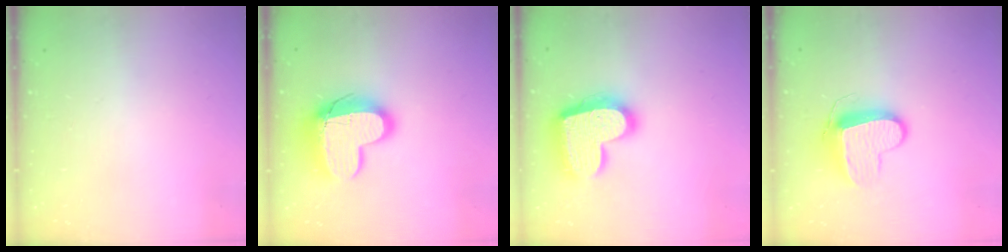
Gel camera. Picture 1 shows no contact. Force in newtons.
{"total": 15.2, "press": 15.2, "slide": 1.4}
{"total": 20.3, "press": 20.3, "slide": 1.4}
{"total": 10.9, "press": 10.8, "slide": 0.6}